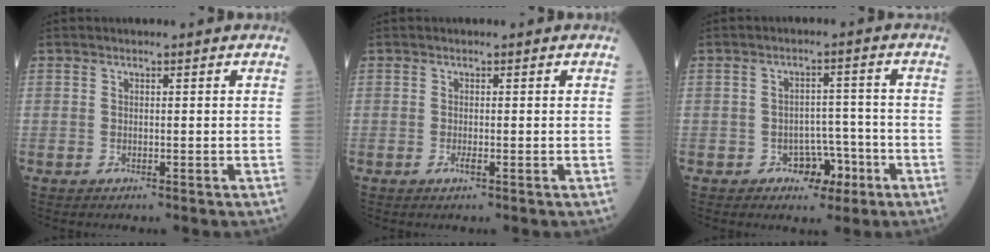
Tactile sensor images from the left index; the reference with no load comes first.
{"total": 0.8, "force": [-0.5, 0.0, 0.6], "torque": [-0.015, -0.002, -0.008]}
{"total": 4.6, "force": [-2.6, 3.1, 2.2], "torque": [-0.022, 0.015, -0.034]}